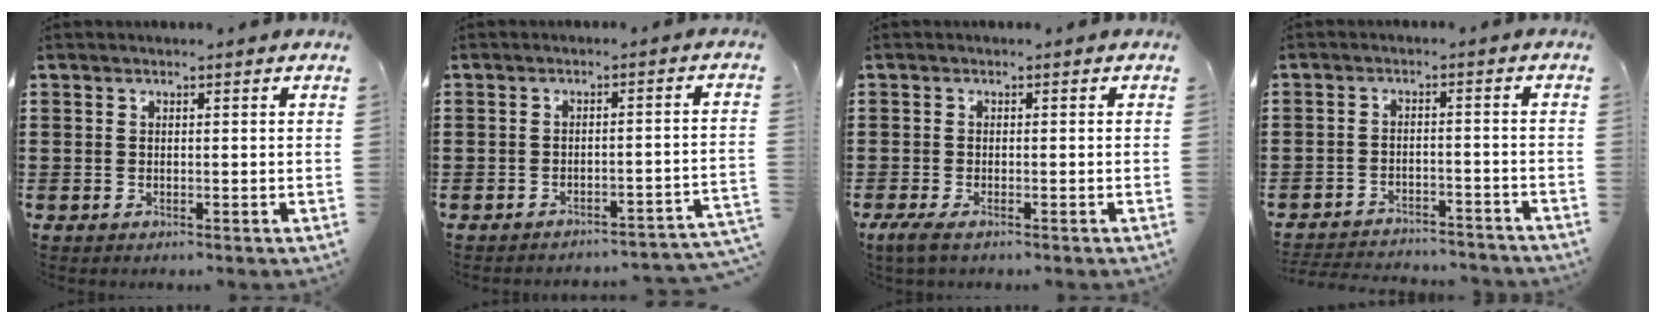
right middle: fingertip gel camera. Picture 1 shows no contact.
{"total": 2.8, "force": [-2.7, 0.0, 0.7], "torque": [-0.014, 0.002, -0.058]}
{"total": 1.9, "force": [-1.2, 0.6, 1.3], "torque": [-0.032, -0.001, -0.025]}
{"total": 3.6, "force": [-3.5, 0.4, 0.1], "torque": [-0.007, 0.004, -0.076]}